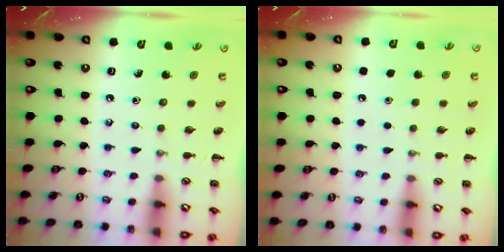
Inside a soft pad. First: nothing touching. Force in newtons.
{"total": 1.8, "press": 1.7, "slide": 0.1}